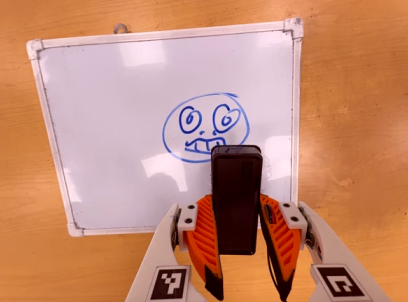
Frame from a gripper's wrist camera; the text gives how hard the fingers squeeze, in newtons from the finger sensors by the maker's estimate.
{"total": 4.8, "left": 3.5, "right": 6.1}